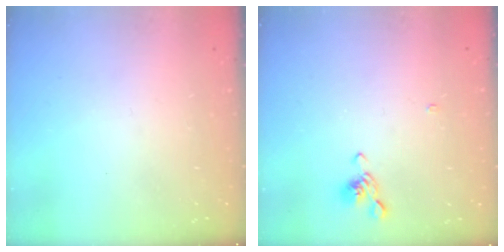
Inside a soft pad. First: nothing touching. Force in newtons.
{"total": 3.2, "press": 3.1, "slide": 0.7}